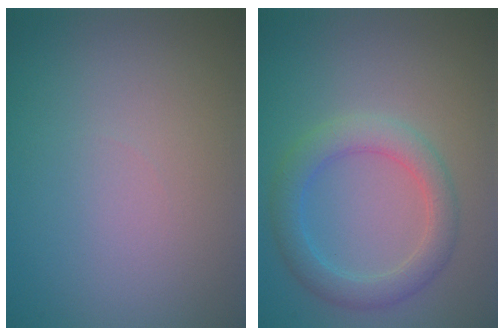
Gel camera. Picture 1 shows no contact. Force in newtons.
{"total": 3.6, "press": 3.6, "slide": 0.0}